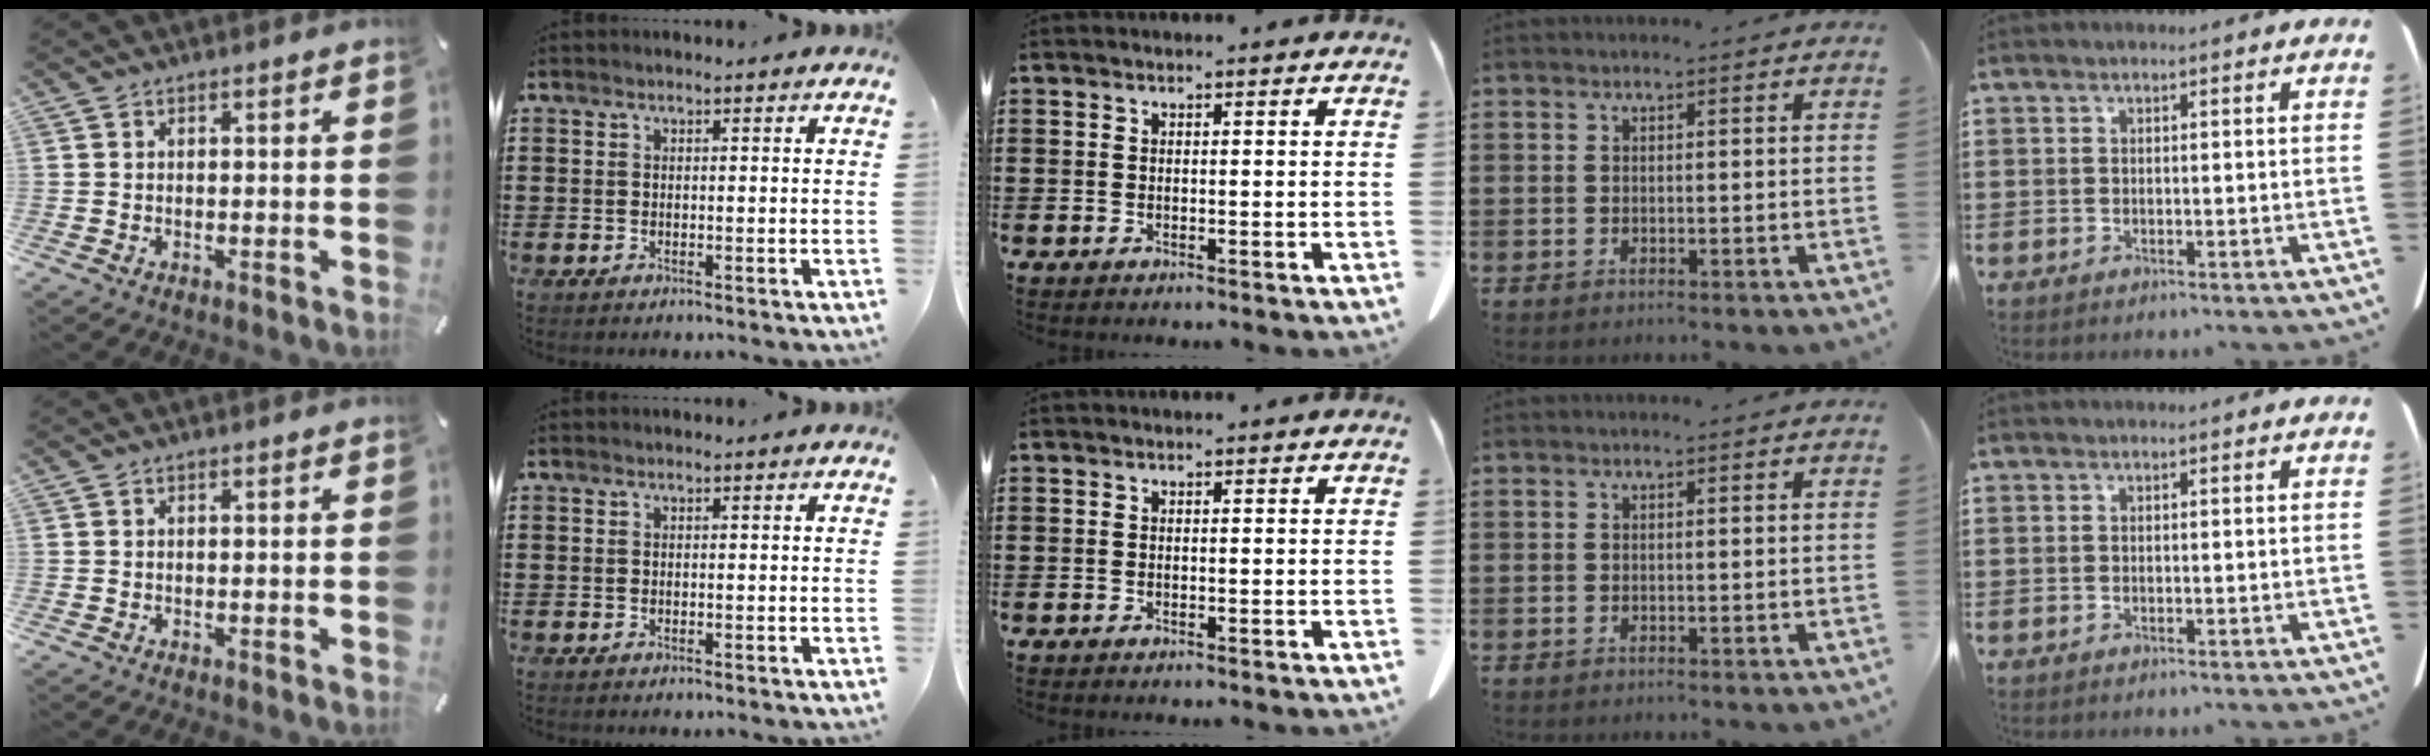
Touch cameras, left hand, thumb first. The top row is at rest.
{}